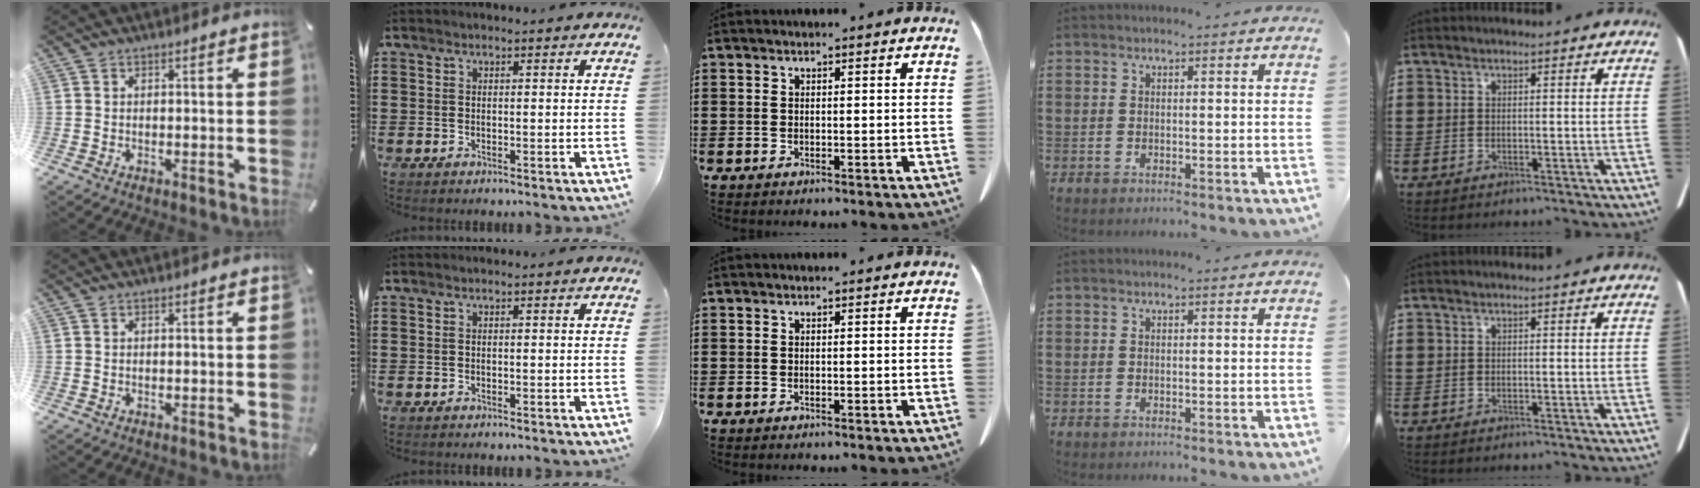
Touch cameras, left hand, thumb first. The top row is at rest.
{}